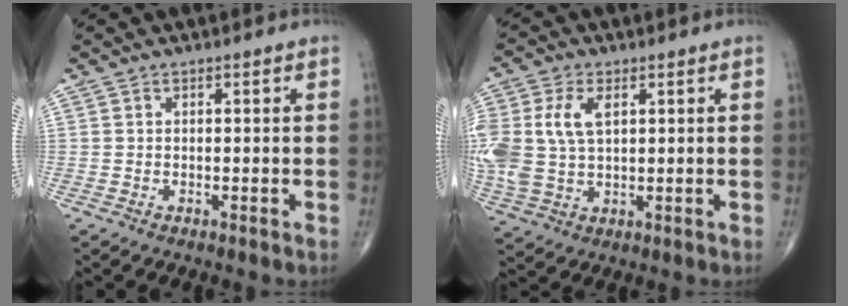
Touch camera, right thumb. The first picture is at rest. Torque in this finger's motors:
{"motor_torque": [0.20, 0.20, 1.30, 0.29, 0.28]}